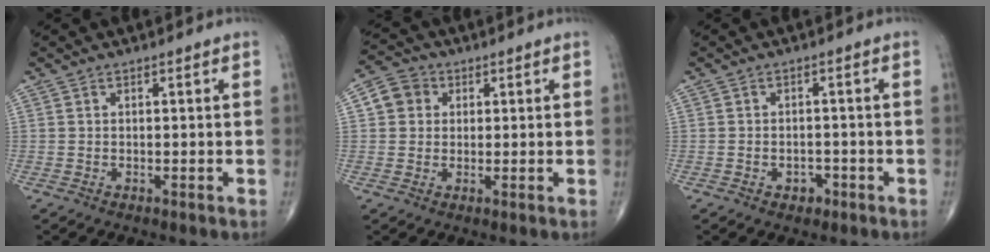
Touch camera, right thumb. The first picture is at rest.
{"total": 5.4, "force": [1.2, 4.9, 1.9], "torque": [-0.014, 0.006, 0.012]}
{"total": 2.5, "force": [-1.2, 1.8, 1.1], "torque": [-0.003, 0.008, -0.014]}